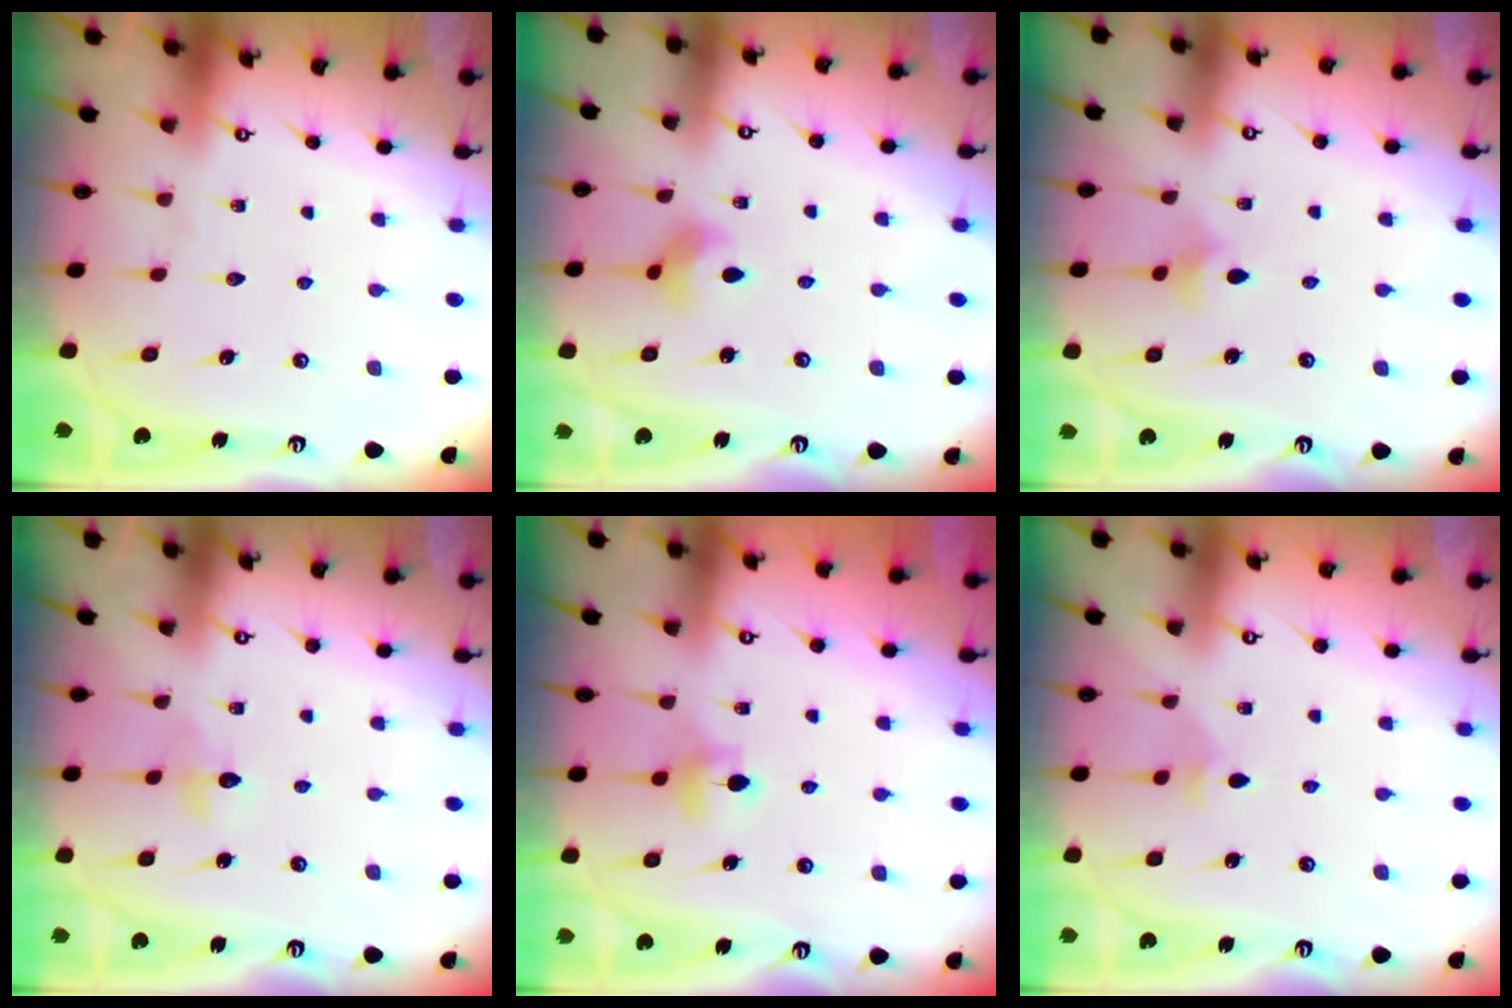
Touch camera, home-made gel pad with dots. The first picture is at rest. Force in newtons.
{"total": 3.5, "press": 3.4, "slide": 0.7}
{"total": 3.9, "press": 3.8, "slide": 0.8}
{"total": 3.7, "press": 3.6, "slide": 0.5}
{"total": 5.5, "press": 5.5, "slide": 0.6}
{"total": 2.8, "press": 2.7, "slide": 0.7}